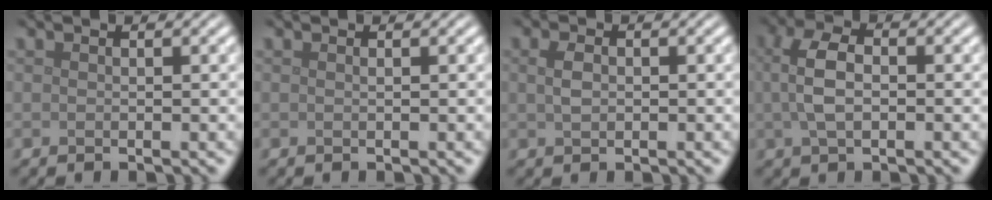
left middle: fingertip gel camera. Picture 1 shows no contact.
{"total": 0.0}
{"total": 1.6, "force": [0.2, 1.1, 1.2], "torque": [-0.028, 0.000, 0.006]}
{"total": 4.1, "force": [0.2, 2.2, 3.4], "torque": [-0.076, 0.005, 0.003]}